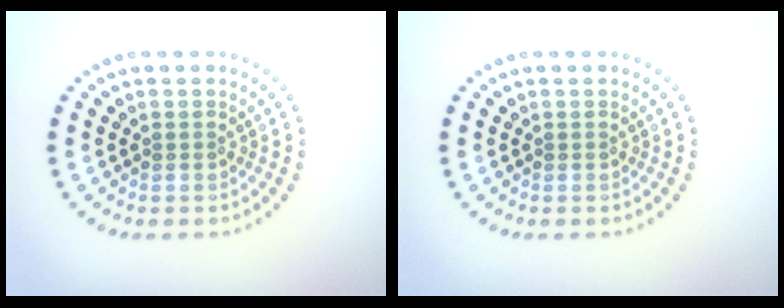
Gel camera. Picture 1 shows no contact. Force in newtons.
{"total": 0.0}